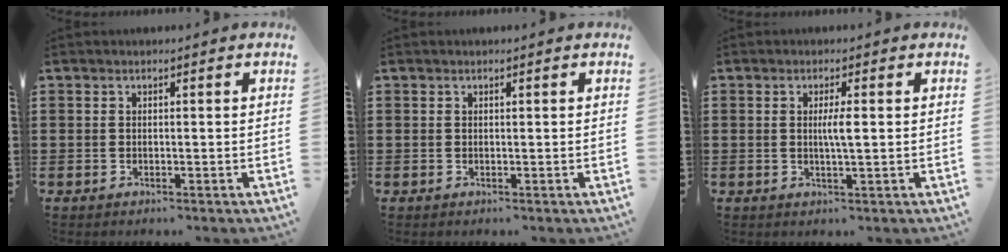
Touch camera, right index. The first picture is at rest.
{"total": 0.0}
{"total": 2.7, "force": [0.2, 0.2, 2.7], "torque": [-0.052, -0.004, 0.001]}